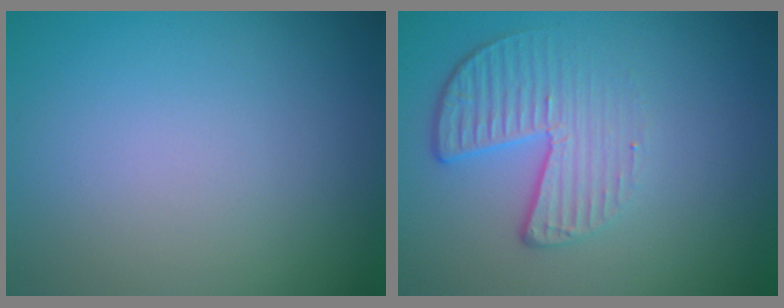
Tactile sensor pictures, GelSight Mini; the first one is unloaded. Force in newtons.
{"total": 4.5, "press": 3.0, "slide": 3.3}